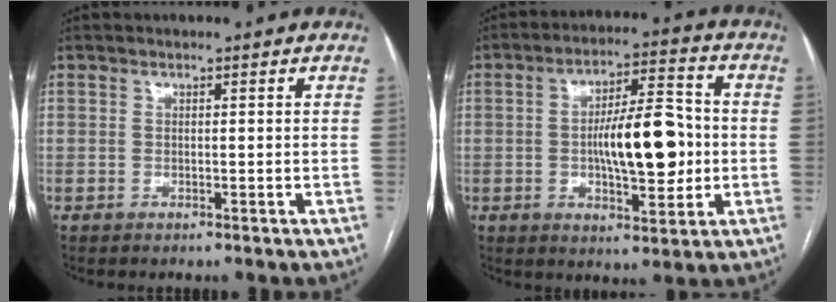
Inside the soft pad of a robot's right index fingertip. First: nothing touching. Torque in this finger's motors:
{"motor_torque": [1.63, -0.40, 0.92, 0.20]}